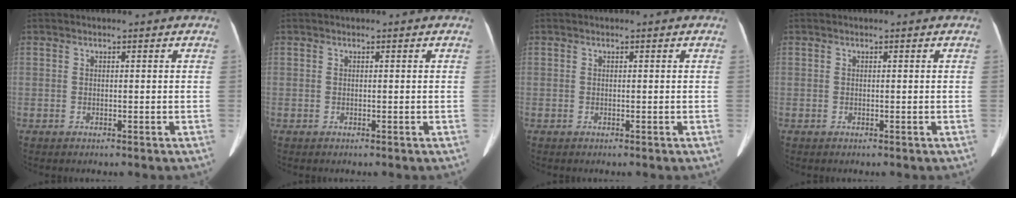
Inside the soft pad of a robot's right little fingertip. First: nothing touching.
{"total": 0.0}
{"total": 0.0}
{"total": 0.0}